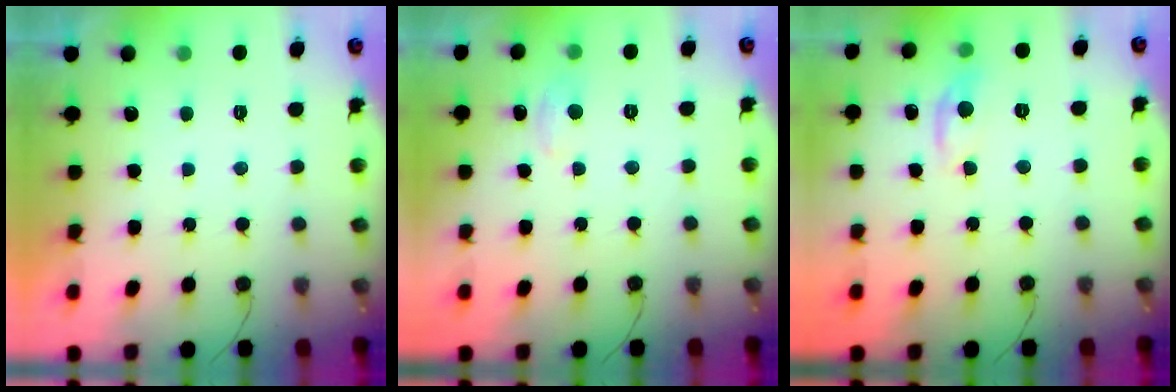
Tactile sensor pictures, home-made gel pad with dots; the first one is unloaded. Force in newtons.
{"total": 4.4, "press": 4.3, "slide": 0.6}
{"total": 4.9, "press": 4.9, "slide": 0.1}